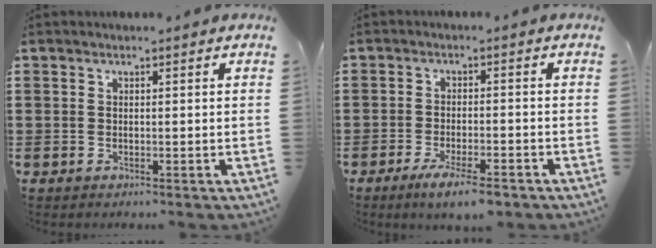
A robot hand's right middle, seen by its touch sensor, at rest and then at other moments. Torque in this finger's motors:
{"motor_torque": [1.72, -0.42, 0.62, 0.15]}